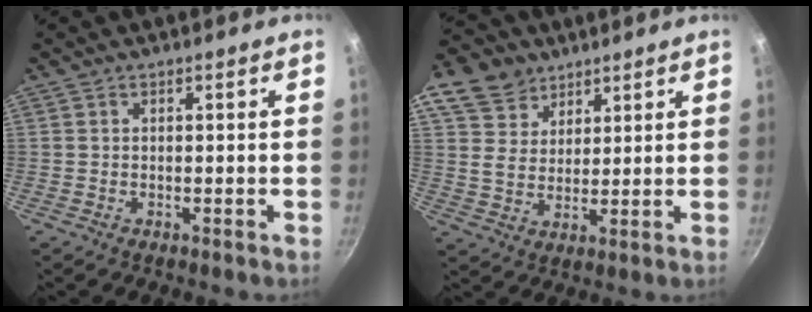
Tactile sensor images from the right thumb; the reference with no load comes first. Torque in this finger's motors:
{"motor_torque": [-0.03, 0.18, 0.37, -0.35, 0.09]}